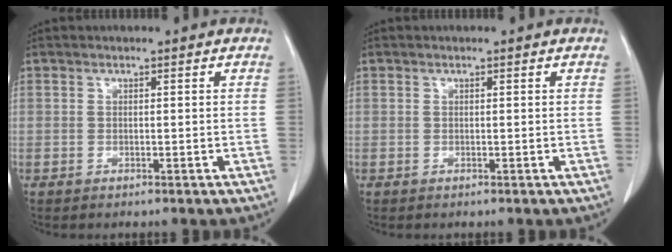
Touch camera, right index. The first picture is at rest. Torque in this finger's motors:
{"motor_torque": [-0.18, 0.14, -0.04, -0.01]}